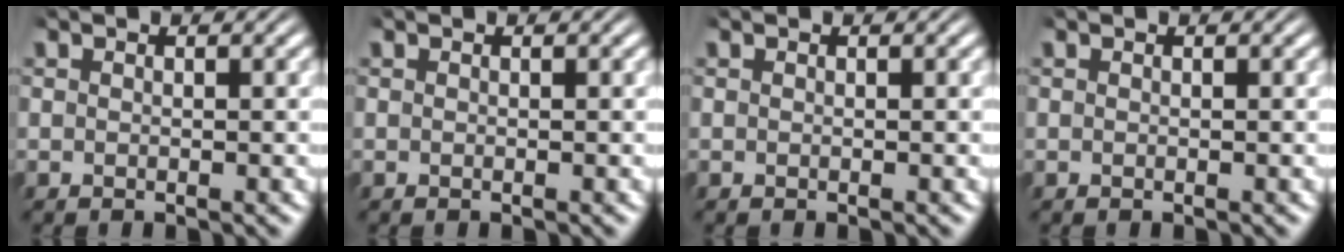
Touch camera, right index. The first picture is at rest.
{"total": 0.0}
{"total": 0.0}
{"total": 0.0}